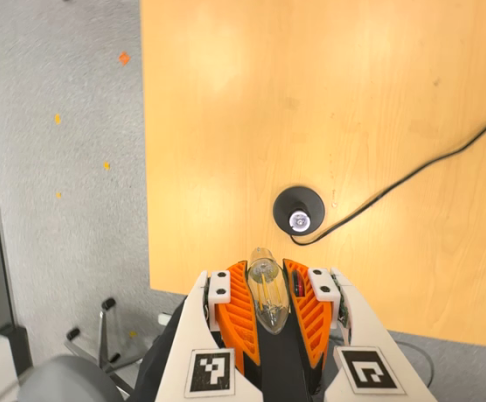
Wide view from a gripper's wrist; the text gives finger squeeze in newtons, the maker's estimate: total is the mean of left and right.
{"total": 23.8, "left": 26.0, "right": 21.7}